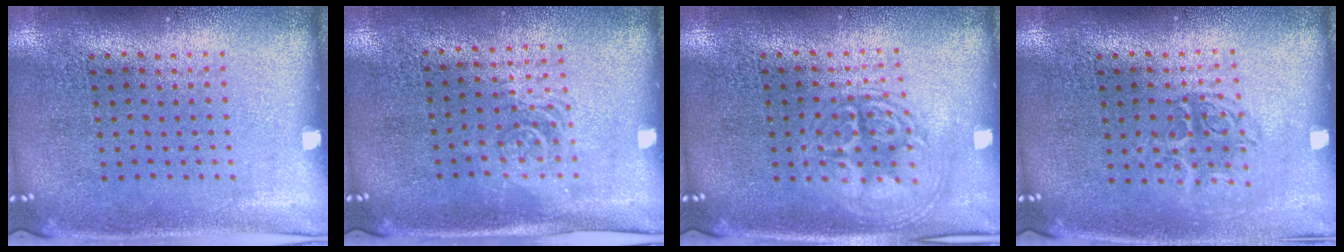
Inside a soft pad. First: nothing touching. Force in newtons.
{"total": 1.6, "press": 1.4, "slide": 0.7}
{"total": 2.6, "press": 2.6, "slide": 0.2}
{"total": 1.2, "press": 1.1, "slide": 0.6}